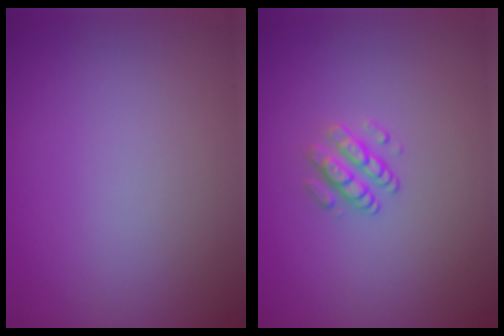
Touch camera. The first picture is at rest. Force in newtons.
{"total": 1.8, "press": 1.3, "slide": 1.2}